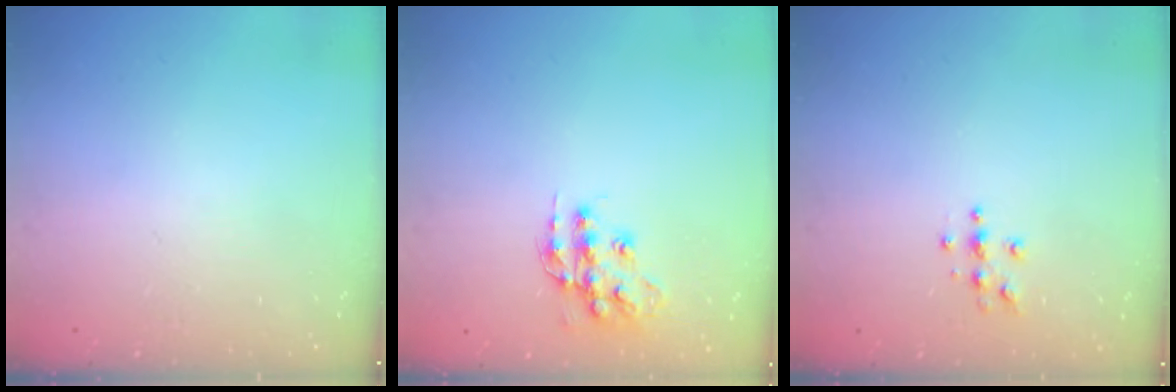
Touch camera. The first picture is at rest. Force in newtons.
{"total": 12.5, "press": 12.5, "slide": 0.9}
{"total": 3.9, "press": 3.9, "slide": 0.3}